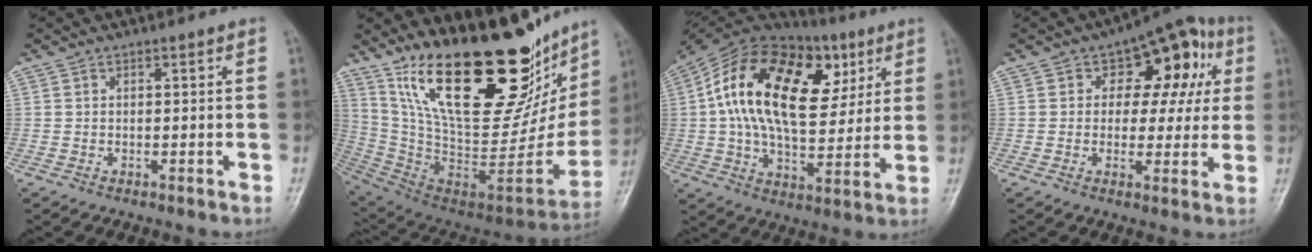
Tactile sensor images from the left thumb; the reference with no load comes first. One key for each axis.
{"total": 35.0, "fx": 23.0, "fy": 13.5, "fz": 22.5, "tx": -0.315, "ty": -0.095, "tz": 0.385}
{"total": 27.1, "fx": 7.6, "fy": 15.0, "fz": 21.2, "tx": -0.359, "ty": 0.015, "tz": 0.117}
{"total": 13.6, "fx": 3.4, "fy": 8.7, "fz": 9.8, "tx": -0.057, "ty": 0.023, "tz": 0.035}